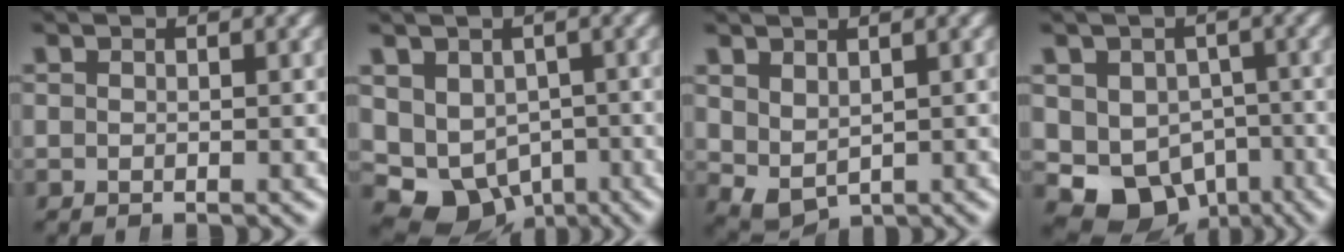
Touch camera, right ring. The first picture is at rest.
{"total": 10.8, "force": [-4.4, 8.8, 4.5], "torque": [-0.117, -0.069, -0.050]}
{"total": 2.8, "force": [0.1, 2.2, 1.7], "torque": [-0.050, -0.029, 0.026]}
{"total": 12.2, "force": [-5.3, 10.1, 4.5], "torque": [-0.108, -0.076, -0.067]}